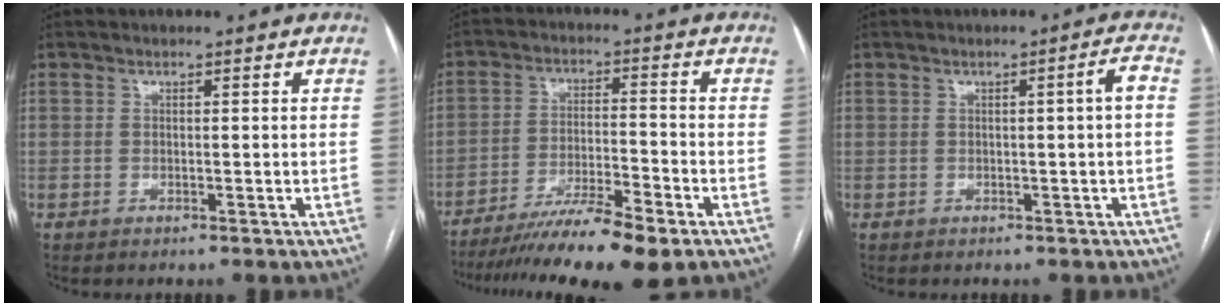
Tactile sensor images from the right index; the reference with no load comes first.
{"total": 12.5, "force": [-9.7, 0.1, 8.0], "torque": [-0.132, -0.023, -0.159]}
{"total": 2.3, "force": [-0.1, -0.3, 2.3], "torque": [-0.030, 0.004, 0.000]}